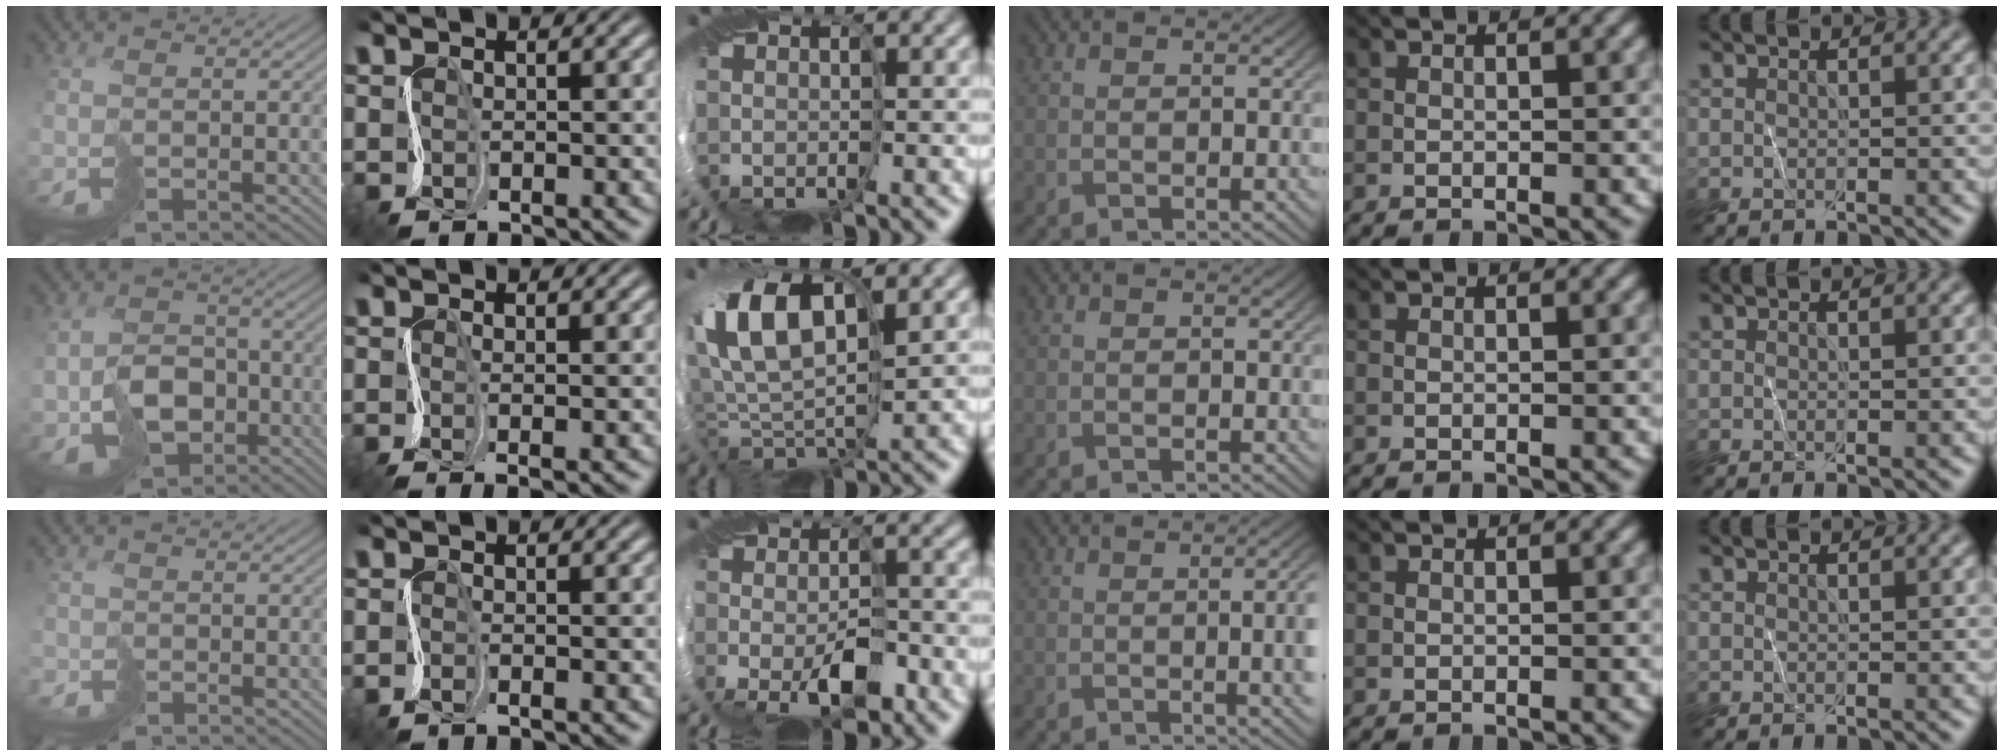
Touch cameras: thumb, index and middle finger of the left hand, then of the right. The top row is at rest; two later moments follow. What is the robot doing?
{"motion": "cut", "object": "bubble wrap"}